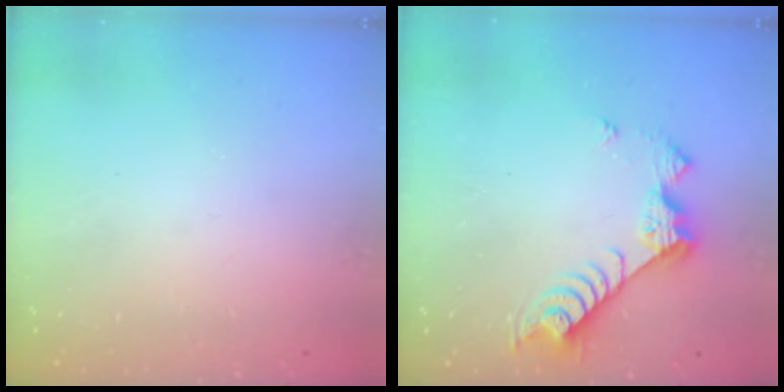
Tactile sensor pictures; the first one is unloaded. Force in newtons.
{"total": 9.3, "press": 9.3, "slide": 0.4}